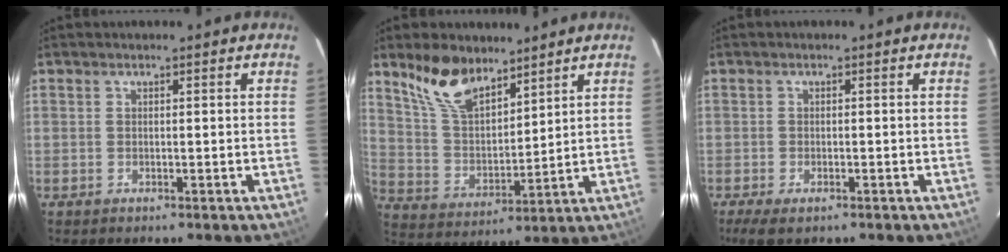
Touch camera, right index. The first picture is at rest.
{"total": 11.9, "force": [8.7, 5.2, 6.1], "torque": [-0.120, 0.014, 0.177]}
{"total": 4.3, "force": [-2.9, 1.7, 2.8], "torque": [-0.064, -0.016, -0.050]}